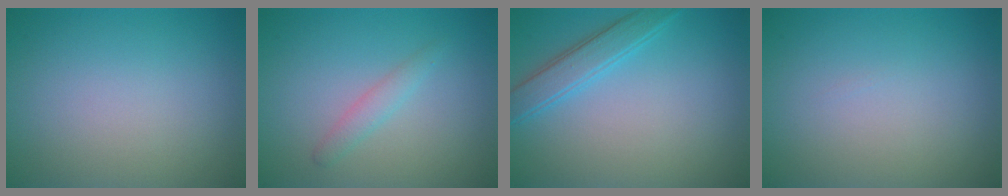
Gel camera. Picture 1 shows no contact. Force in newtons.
{"total": 1.4, "press": 1.4, "slide": 0.0}
{"total": 2.8, "press": 2.8, "slide": 0.2}
{"total": 0.0}